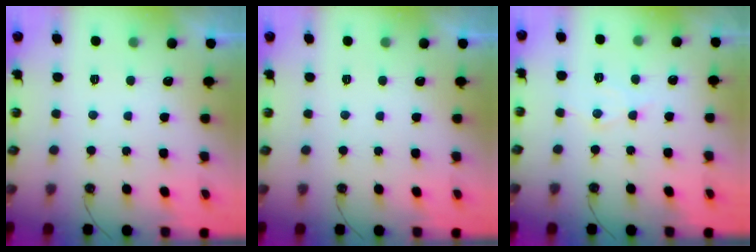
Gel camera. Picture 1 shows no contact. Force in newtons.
{"total": 0.0}
{"total": 6.8, "press": 6.8, "slide": 0.5}